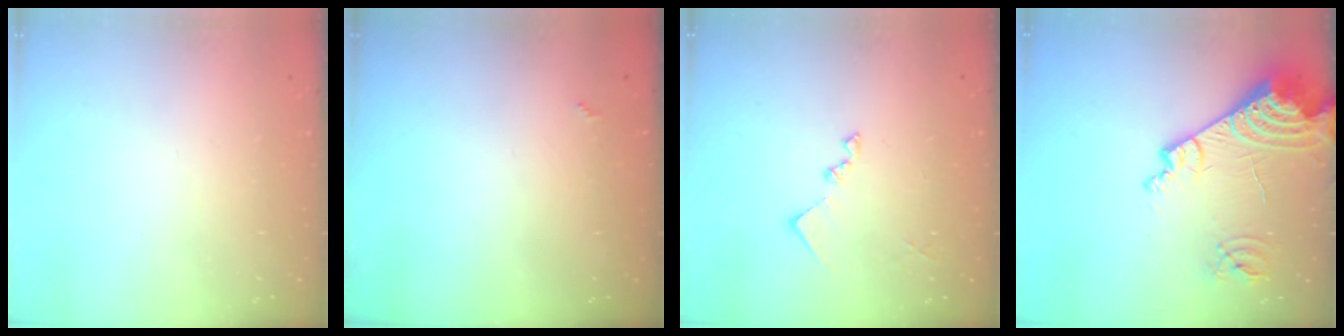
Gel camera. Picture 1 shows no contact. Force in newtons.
{"total": 2.1, "press": 2.1, "slide": 0.4}
{"total": 9.5, "press": 9.5, "slide": 0.5}
{"total": 16.9, "press": 16.8, "slide": 2.0}